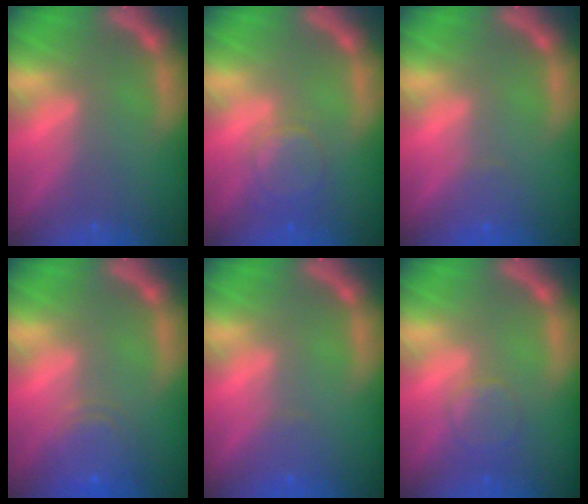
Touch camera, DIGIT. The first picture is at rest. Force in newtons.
{"total": 4.0}
{"total": 1.4}
{"total": 5.1}
{"total": 1.4}
{"total": 2.9}